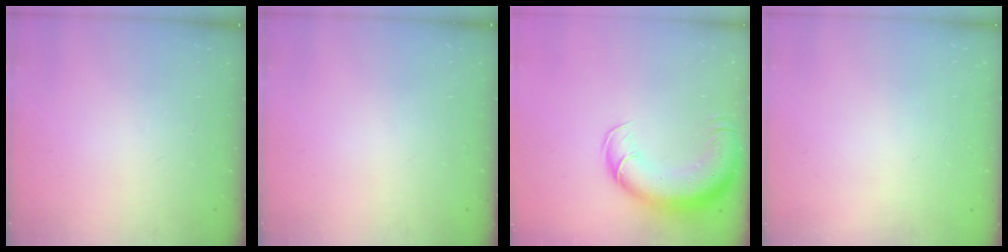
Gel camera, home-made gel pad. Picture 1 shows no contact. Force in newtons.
{"total": 0.0}
{"total": 16.2, "press": 15.7, "slide": 3.9}
{"total": 0.6, "press": 0.6, "slide": 0.2}